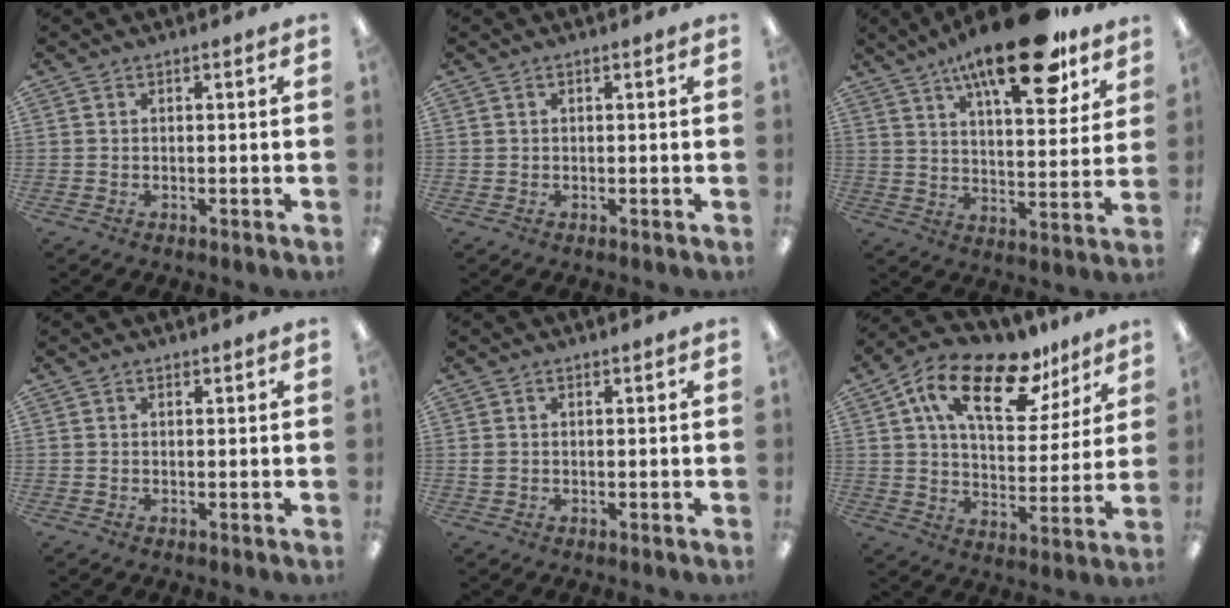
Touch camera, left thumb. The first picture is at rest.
{"total": 0.0}
{"total": 20.5, "force": [13.5, 6.7, 14.0], "torque": [-0.216, -0.069, 0.216]}
{"total": 0.5, "force": [0.4, 0.2, 0.2], "torque": [0.004, -0.003, 0.006]}
{"total": 1.4, "force": [0.4, 1.1, 0.8], "torque": [-0.018, 0.005, 0.007]}
{"total": 19.5, "force": [11.2, 9.0, 13.2], "torque": [-0.224, -0.042, 0.191]}